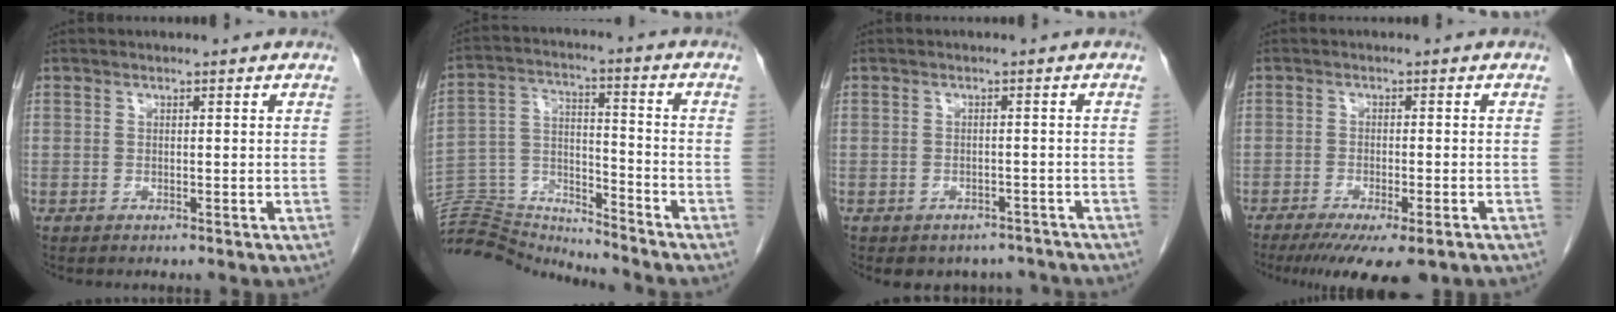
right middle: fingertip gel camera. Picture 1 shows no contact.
{"total": 15.7, "force": [-15.7, 0.9, 1.0], "torque": [-0.024, 0.038, -0.271]}
{"total": 5.9, "force": [-5.0, 3.0, 0.4], "torque": [0.006, 0.012, -0.056]}
{"total": 10.0, "force": [-7.2, 2.1, 6.6], "torque": [-0.096, -0.019, -0.107]}